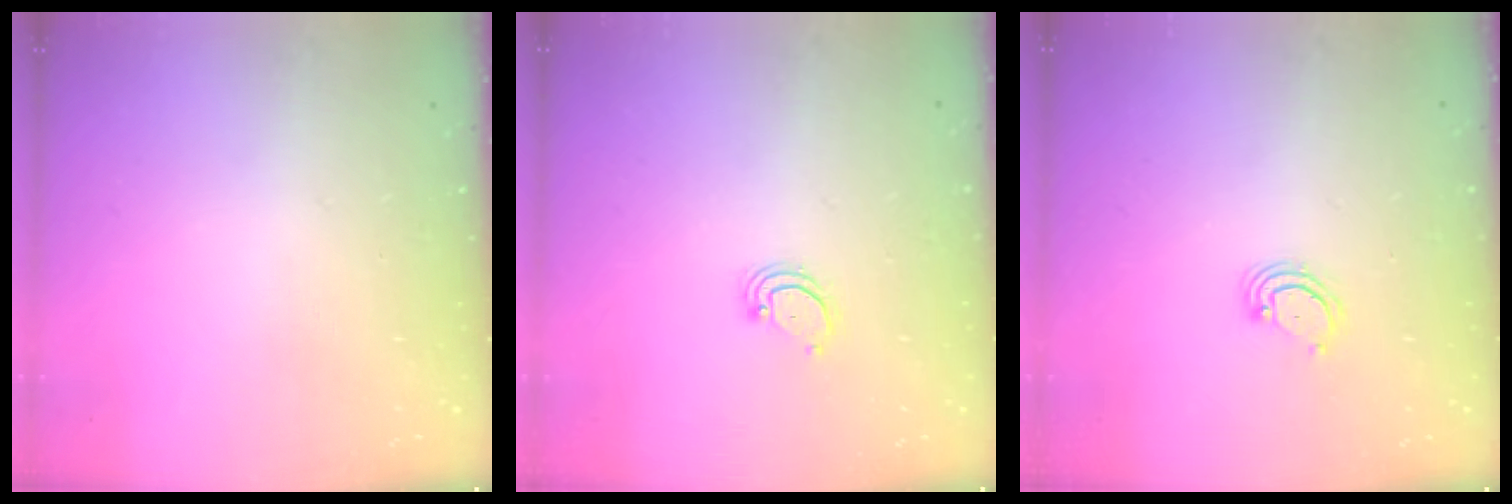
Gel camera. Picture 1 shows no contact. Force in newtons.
{"total": 2.3, "press": 2.3, "slide": 0.2}
{"total": 2.9, "press": 2.9, "slide": 0.3}